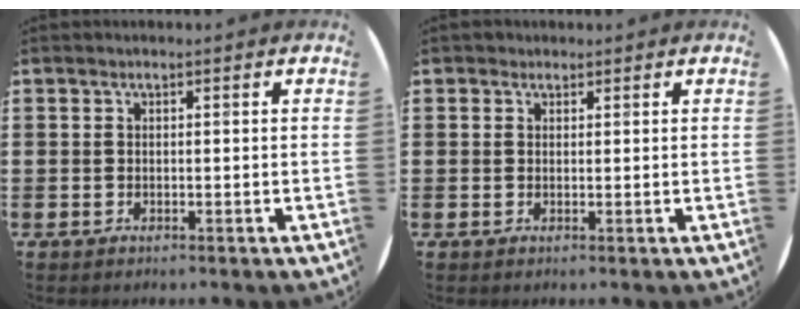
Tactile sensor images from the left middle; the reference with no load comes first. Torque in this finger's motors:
{"motor_torque": [-0.20, 0.01, -0.01, -0.01]}